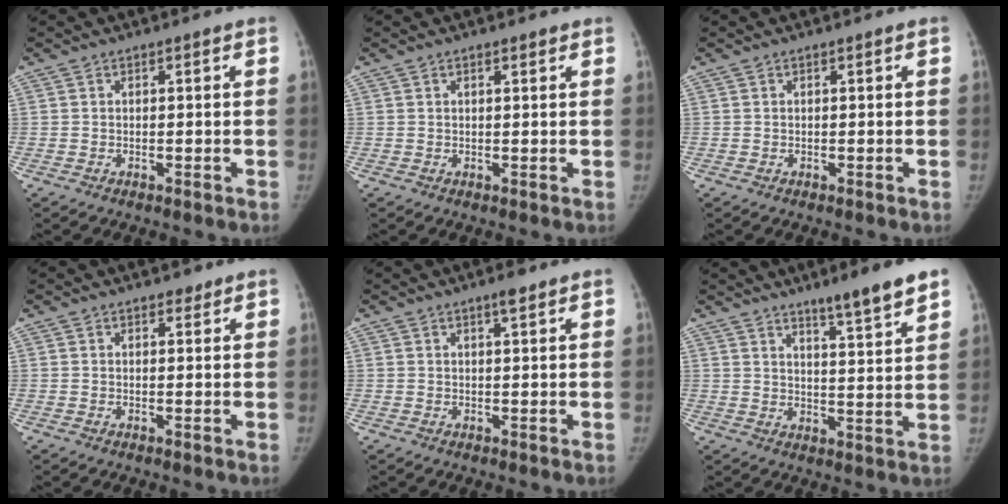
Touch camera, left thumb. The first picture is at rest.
{"total": 1.1, "force": [0.8, 0.3, 0.7], "torque": [-0.011, -0.003, 0.011]}
{"total": 0.0}
{"total": 1.4, "force": [1.1, 0.8, 0.5], "torque": [0.000, -0.006, 0.013]}
{"total": 2.1, "force": [1.4, 0.3, 1.6], "torque": [-0.025, -0.007, 0.022]}
{"total": 9.8, "force": [7.0, 0.8, 6.7], "torque": [-0.091, -0.045, 0.107]}